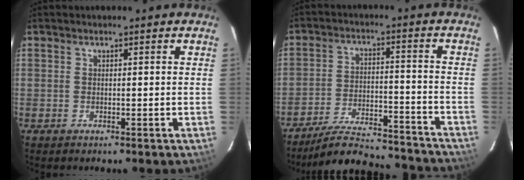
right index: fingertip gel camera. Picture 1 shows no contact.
{"total": 20.6, "force": [-19.0, 4.4, 6.7], "torque": [-0.132, 0.008, -0.257]}